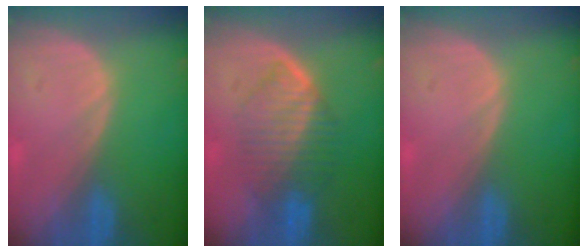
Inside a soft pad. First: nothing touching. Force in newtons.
{"total": 6.7, "press": 6.7, "slide": 0.7}
{"total": 0.0}